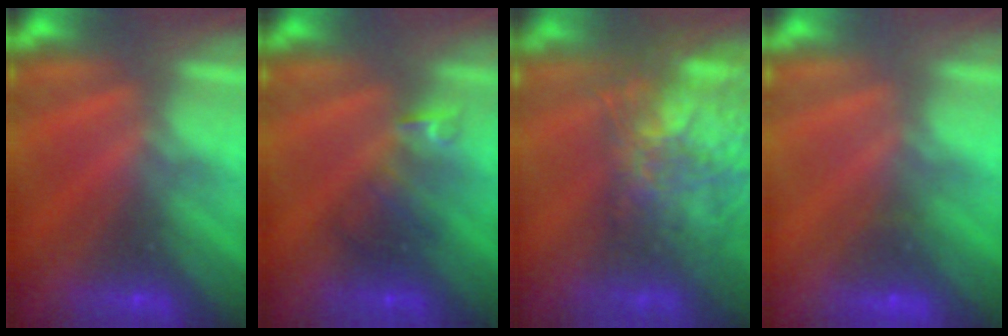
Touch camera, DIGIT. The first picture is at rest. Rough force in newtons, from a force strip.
{"total": 2.4}
{"total": 8.0}
{"total": 2.0}